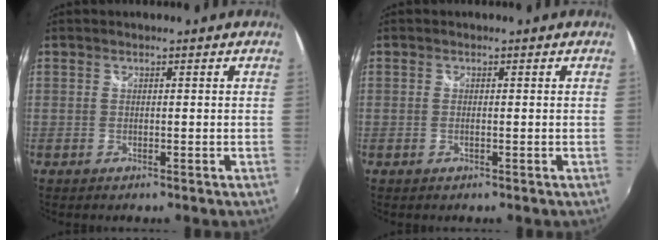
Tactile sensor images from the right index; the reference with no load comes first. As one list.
[{"total": 0.7, "force": [-0.3, 0.0, 0.6], "torque": [-0.012, 0.001, -0.007]}]